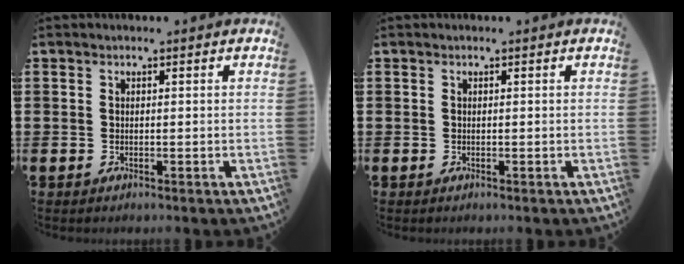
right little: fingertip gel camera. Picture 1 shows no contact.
{"total": 0.0}